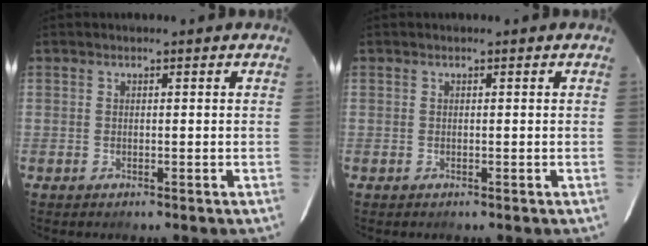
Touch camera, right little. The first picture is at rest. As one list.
[{"total": 0.0}]